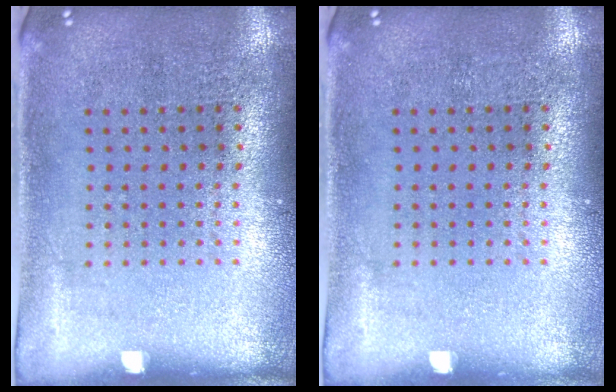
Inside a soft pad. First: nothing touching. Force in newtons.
{"total": 0.0}